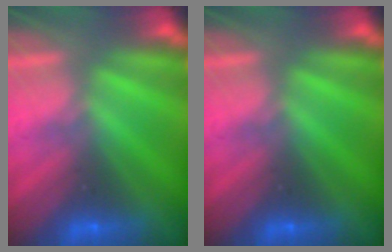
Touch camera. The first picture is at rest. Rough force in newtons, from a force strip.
{"total": 0.0}